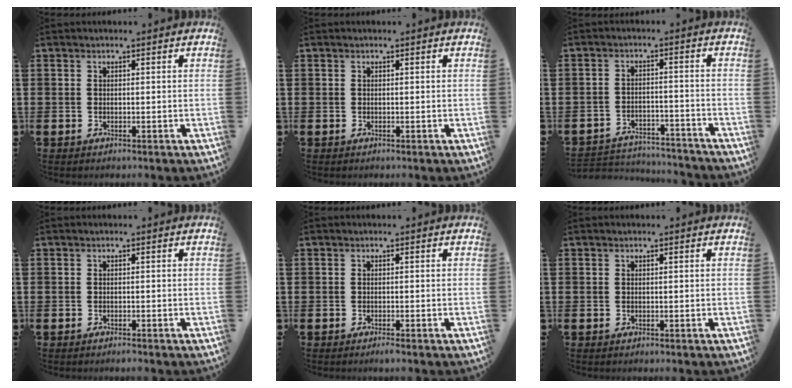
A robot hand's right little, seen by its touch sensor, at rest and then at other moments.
{"total": 0.0}
{"total": 3.5, "force": [-3.4, 0.5, 0.2], "torque": [-0.009, 0.005, -0.074]}
{"total": 0.5, "force": [-0.4, 0.0, 0.3], "torque": [-0.006, -0.003, -0.008]}
{"total": 0.8, "force": [-0.5, 0.0, 0.6], "torque": [-0.009, -0.003, -0.009]}
{"total": 0.0}